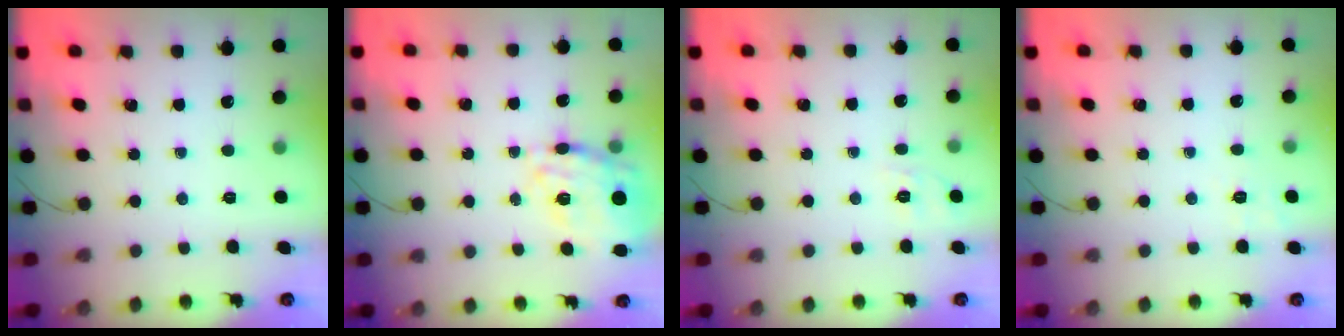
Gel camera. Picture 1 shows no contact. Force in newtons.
{"total": 18.8, "press": 18.5, "slide": 3.8}
{"total": 1.6, "press": 0.0, "slide": 1.6}
{"total": 2.1, "press": 1.2, "slide": 1.8}